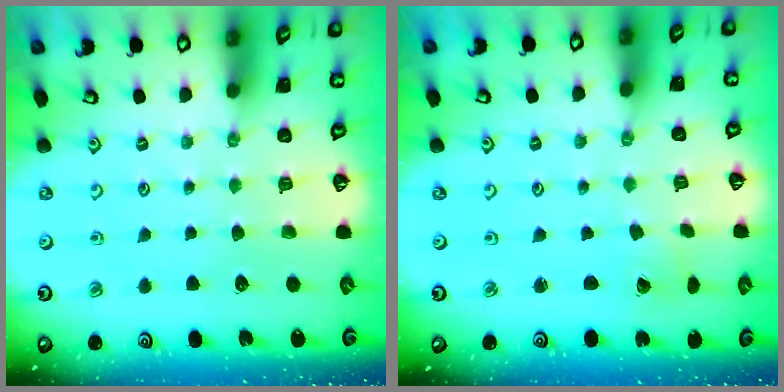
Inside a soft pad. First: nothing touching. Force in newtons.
{"total": 1.5, "press": 1.5, "slide": 0.2}